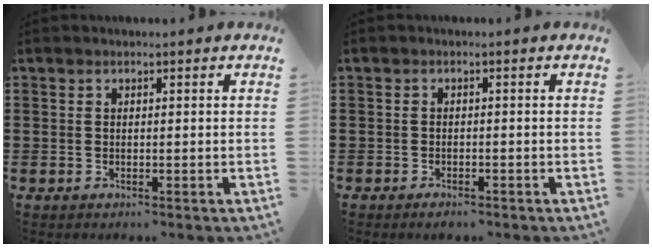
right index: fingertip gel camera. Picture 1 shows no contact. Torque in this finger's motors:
{"motor_torque": [-0.13, 0.18, 0.01, 0.02]}